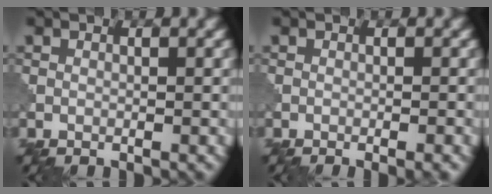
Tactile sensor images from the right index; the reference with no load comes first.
{"total": 1.9, "force": [-1.0, 0.5, 1.5], "torque": [-0.010, 0.000, -0.010]}